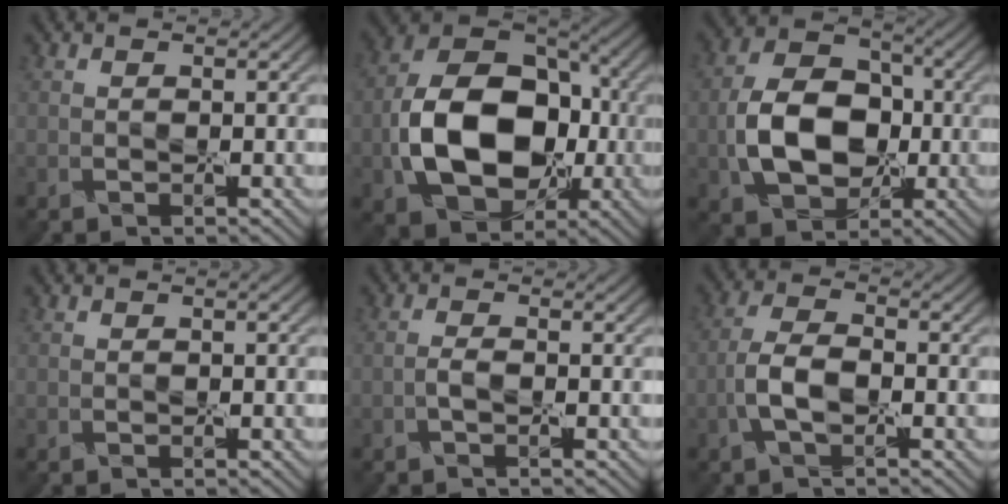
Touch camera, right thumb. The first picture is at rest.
{"total": 13.0, "force": [-2.0, 9.4, 8.8], "torque": [-0.153, -0.004, -0.039]}
{"total": 8.7, "force": [-1.1, 6.5, 5.6], "torque": [-0.113, 0.008, -0.025]}
{"total": 0.8, "force": [0.0, 0.2, 0.8], "torque": [-0.014, 0.000, 0.001]}
{"total": 0.8, "force": [-0.5, -0.5, 0.2], "torque": [-0.007, 0.012, -0.018]}
{"total": 3.7, "force": [-1.6, 1.4, 3.0], "torque": [-0.064, 0.013, -0.041]}